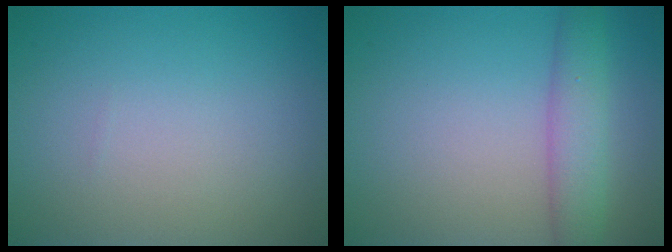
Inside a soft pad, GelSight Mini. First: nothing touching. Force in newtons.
{"total": 3.7, "press": 3.7, "slide": 0.1}